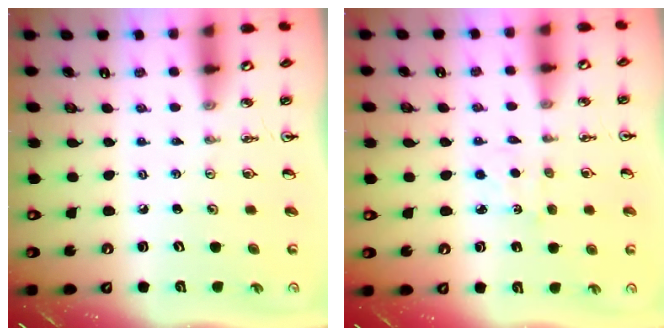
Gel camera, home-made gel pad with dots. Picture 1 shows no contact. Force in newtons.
{"total": 4.2, "press": 4.1, "slide": 0.5}